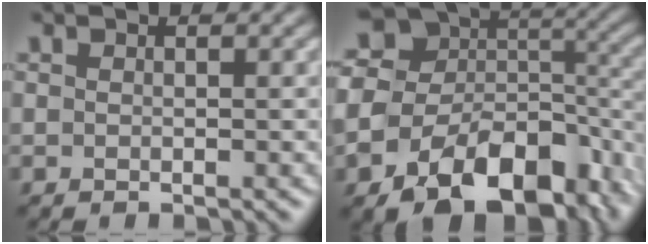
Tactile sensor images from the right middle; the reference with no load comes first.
{"total": 17.2, "force": [-5.1, 11.5, 11.7], "torque": [-0.195, -0.038, -0.026]}